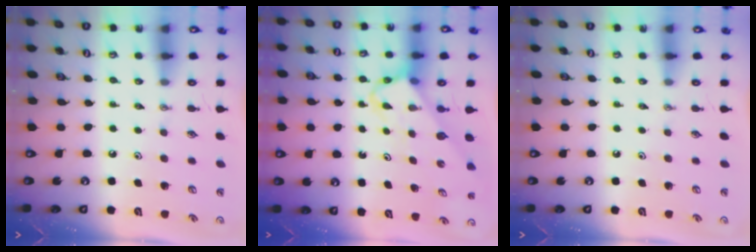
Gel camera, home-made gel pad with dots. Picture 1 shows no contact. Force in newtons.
{"total": 3.6, "press": 3.6, "slide": 0.1}
{"total": 0.0}